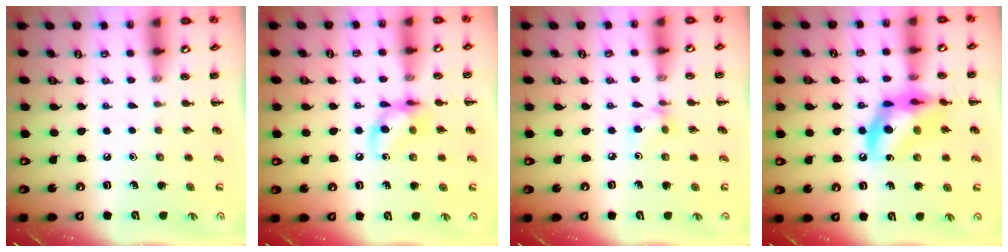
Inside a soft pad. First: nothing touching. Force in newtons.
{"total": 10.5, "press": 10.4, "slide": 1.5}
{"total": 5.2, "press": 5.1, "slide": 1.0}
{"total": 14.1, "press": 13.7, "slide": 3.3}